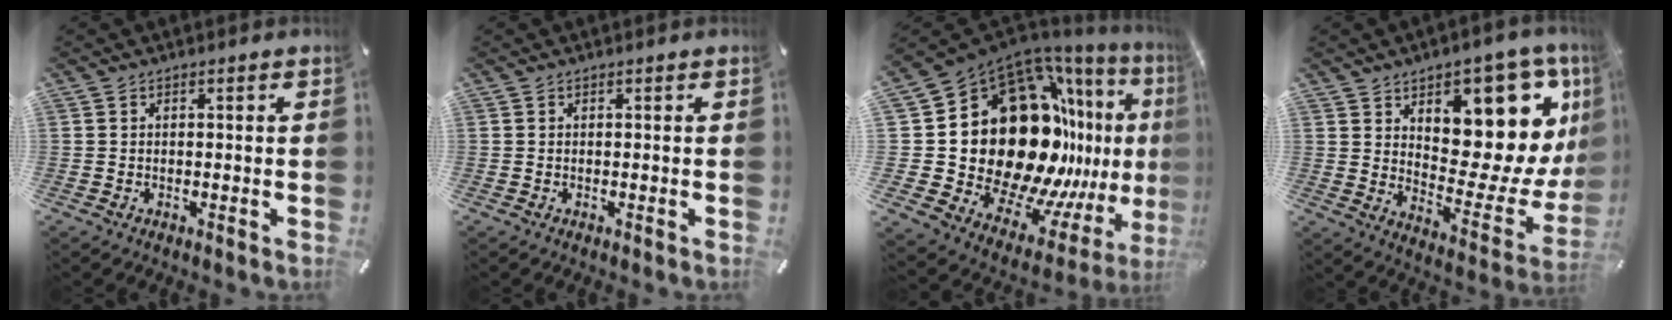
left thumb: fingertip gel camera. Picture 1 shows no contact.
{"total": 0.0}
{"total": 32.7, "force": [5.0, 21.6, 24.0], "torque": [-0.402, -0.121, 0.142]}
{"total": 14.5, "force": [7.3, 8.7, 8.9], "torque": [-0.092, -0.090, 0.122]}